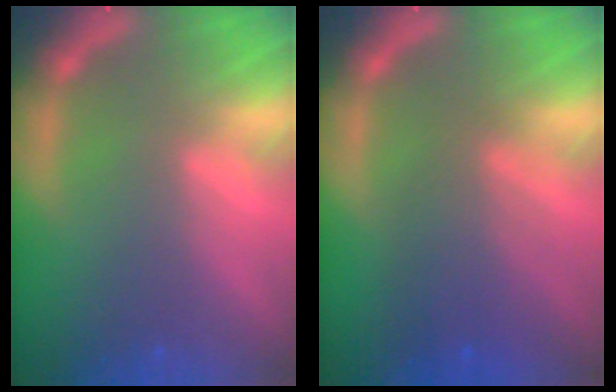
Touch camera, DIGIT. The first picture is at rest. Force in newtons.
{"total": 5.0}